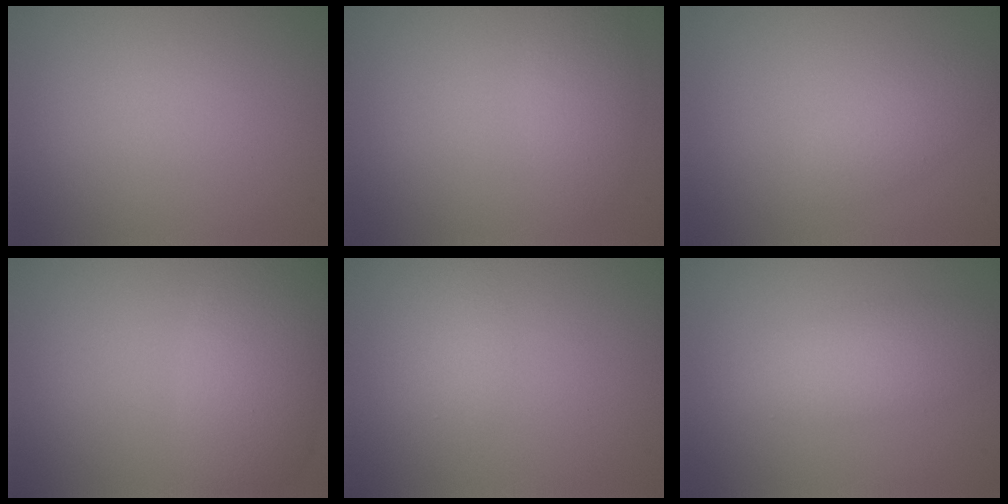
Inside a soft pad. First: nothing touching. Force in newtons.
{"total": 2.5, "press": 2.5, "slide": 0.1}
{"total": 1.9, "press": 1.9, "slide": 0.1}
{"total": 5.9, "press": 5.9, "slide": 0.1}
{"total": 1.3, "press": 1.3, "slide": 0.0}
{"total": 3.1, "press": 3.1, "slide": 0.0}